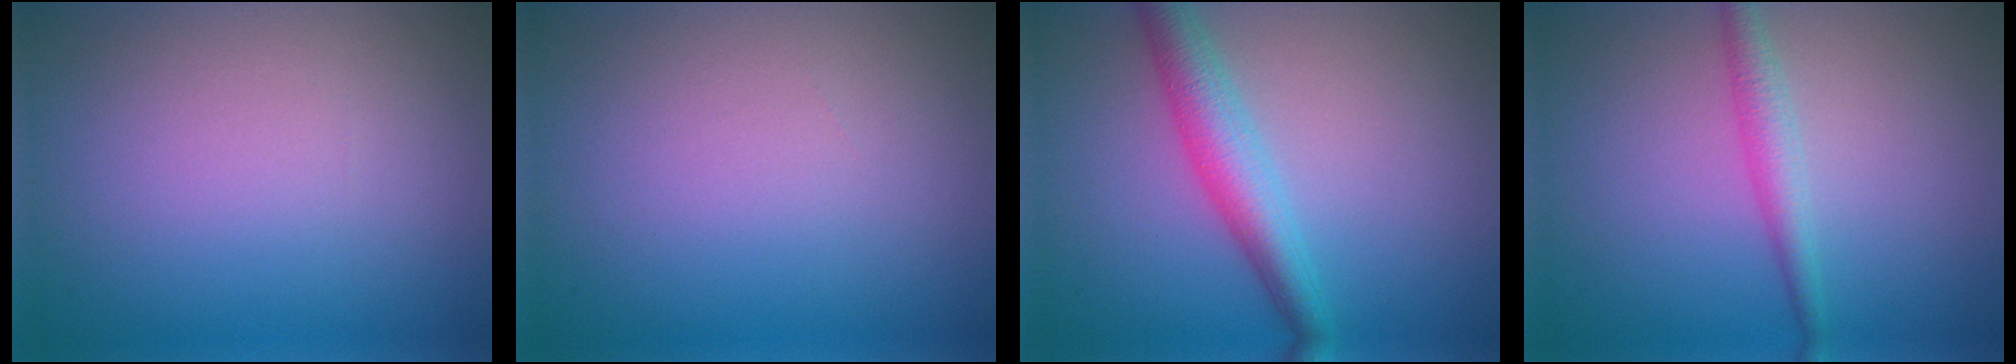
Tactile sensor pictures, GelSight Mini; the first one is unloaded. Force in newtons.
{"total": 0.0}
{"total": 4.2, "press": 4.2, "slide": 0.1}
{"total": 2.2, "press": 2.2, "slide": 0.1}